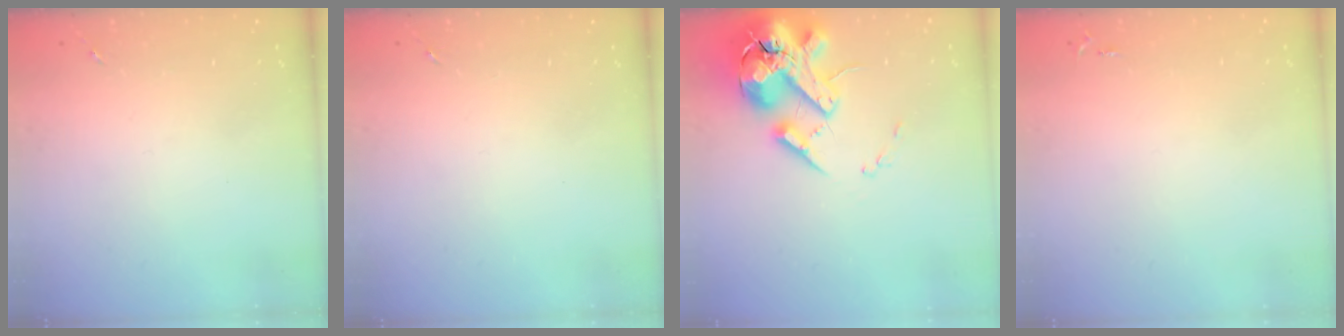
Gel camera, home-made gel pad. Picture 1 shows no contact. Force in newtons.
{"total": 0.0}
{"total": 20.7, "press": 20.4, "slide": 3.5}
{"total": 2.6, "press": 2.6, "slide": 0.3}